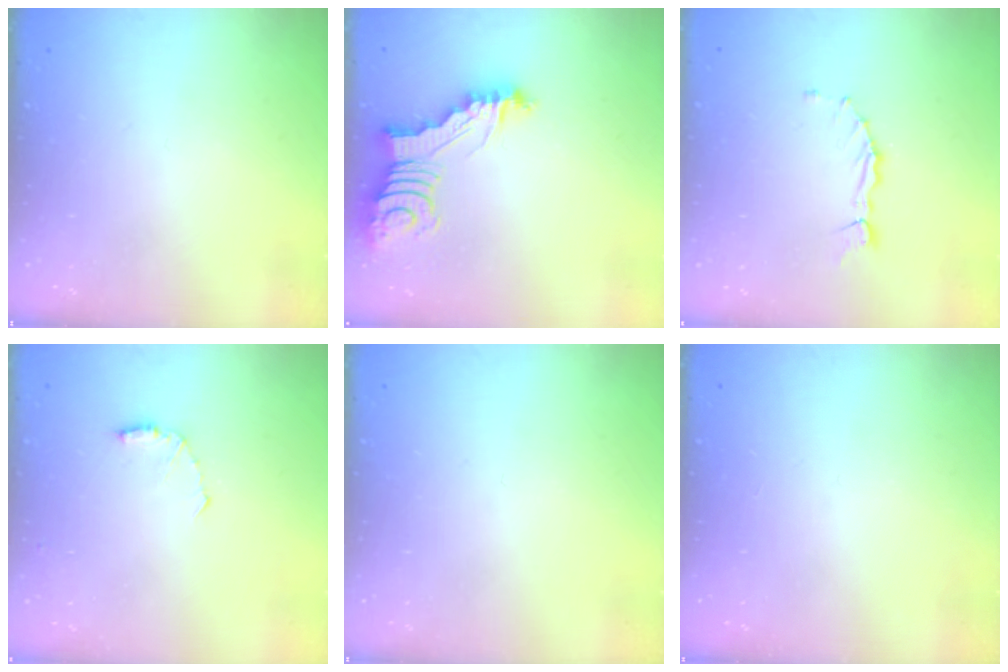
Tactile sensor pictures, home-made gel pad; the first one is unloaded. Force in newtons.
{"total": 4.1, "press": 4.1, "slide": 0.2}
{"total": 1.9, "press": 1.9, "slide": 0.3}
{"total": 6.3, "press": 6.2, "slide": 0.5}
{"total": 0.0}
{"total": 1.6, "press": 1.6, "slide": 0.3}